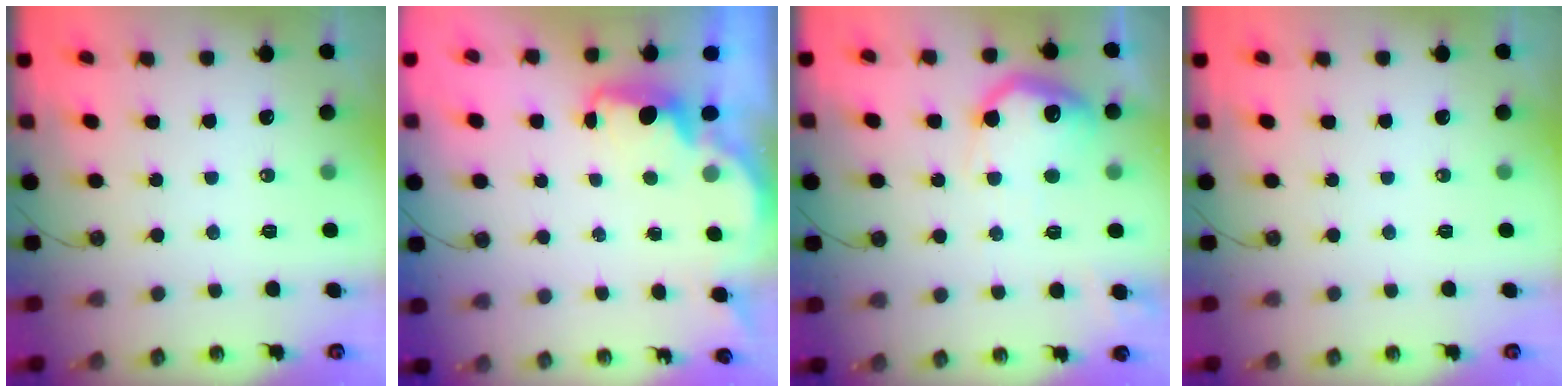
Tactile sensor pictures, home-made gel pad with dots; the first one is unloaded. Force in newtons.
{"total": 1.9, "press": 1.8, "slide": 0.7}
{"total": 16.1, "press": 16.0, "slide": 0.9}
{"total": 0.0}